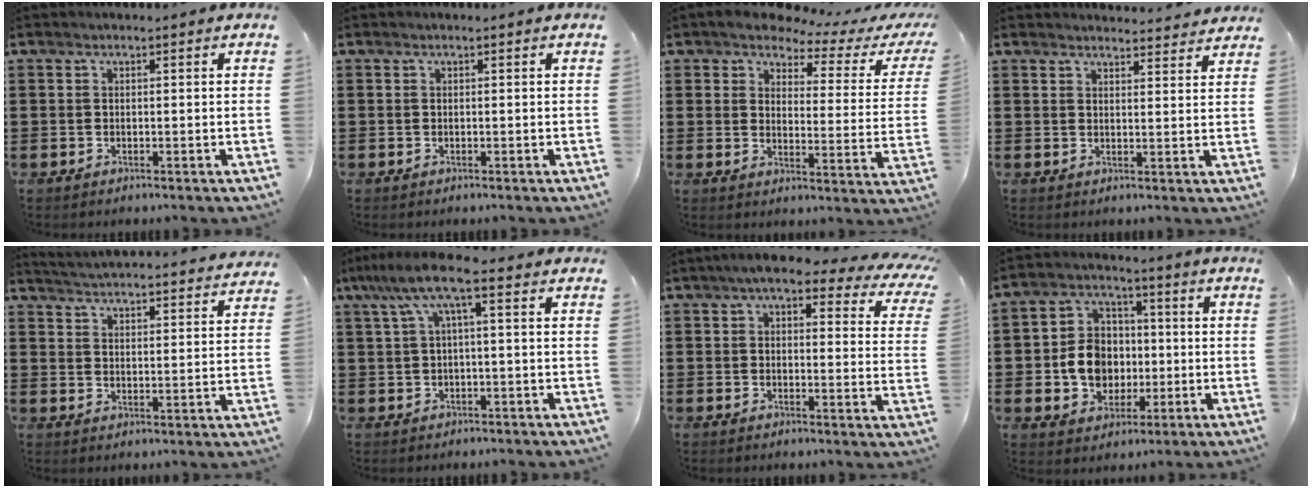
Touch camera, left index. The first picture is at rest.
{"total": 0.0}
{"total": 4.0, "force": [3.4, 1.4, 1.5], "torque": [-0.046, -0.019, 0.052]}
{"total": 3.0, "force": [3.0, 0.1, 0.2], "torque": [-0.004, -0.017, 0.056]}
{"total": 4.1, "force": [4.0, -0.7, 0.1], "torque": [-0.023, -0.034, 0.066]}
{"total": 6.9, "force": [1.8, 1.0, 6.6], "torque": [-0.136, 0.004, 0.027]}
{"total": 6.3, "force": [4.9, 1.5, 3.7], "torque": [-0.072, -0.017, 0.085]}
{"total": 8.4, "force": [-0.8, 7.4, 4.0], "torque": [-0.097, 0.020, -0.013]}